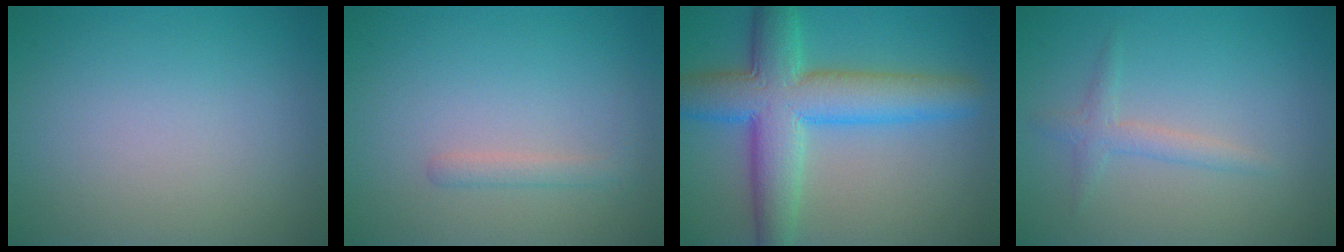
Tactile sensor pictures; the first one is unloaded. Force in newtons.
{"total": 1.2, "press": 1.2, "slide": 0.1}
{"total": 8.8, "press": 8.8, "slide": 0.2}
{"total": 1.7, "press": 1.7, "slide": 0.1}